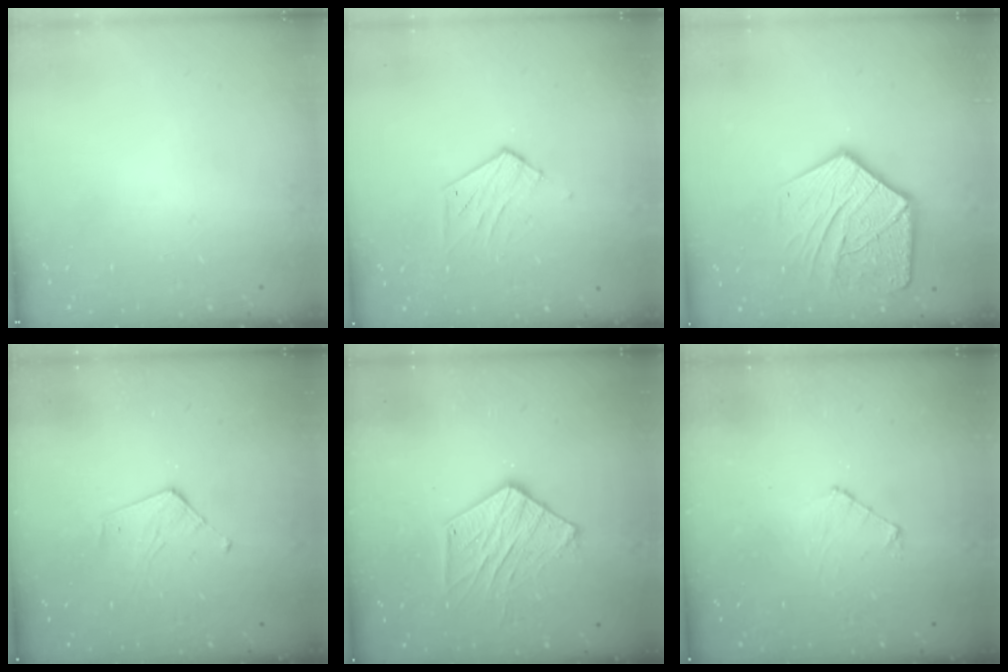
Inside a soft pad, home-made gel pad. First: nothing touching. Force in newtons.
{"total": 4.5, "press": 4.5, "slide": 0.4}
{"total": 16.1, "press": 16.1, "slide": 1.1}
{"total": 5.9, "press": 5.9, "slide": 0.5}
{"total": 10.5, "press": 10.5, "slide": 0.4}
{"total": 4.6, "press": 4.6, "slide": 0.4}